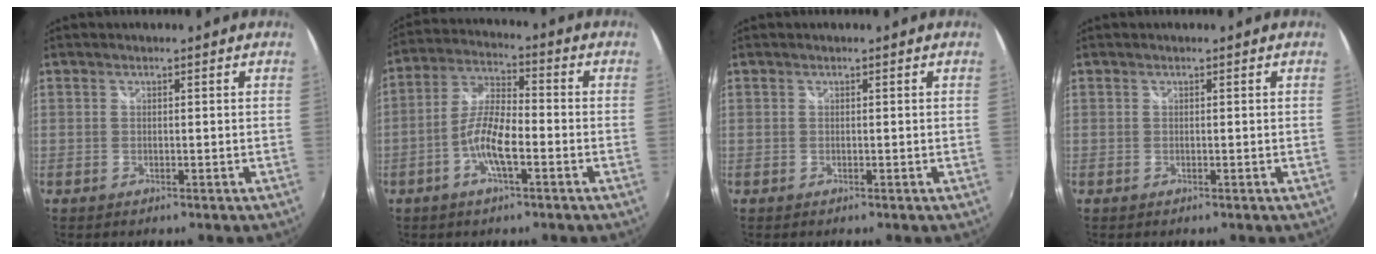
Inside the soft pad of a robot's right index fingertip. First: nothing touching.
{"total": 8.7, "force": [-3.4, 2.4, 7.7], "torque": [-0.164, 0.007, -0.066]}
{"total": 0.0}
{"total": 0.0}